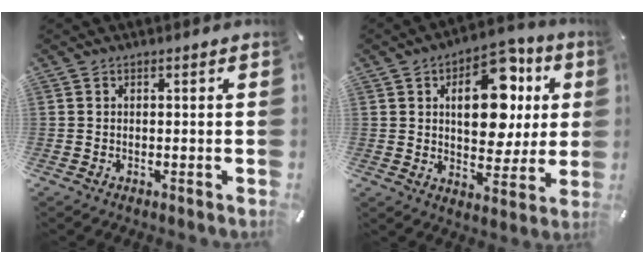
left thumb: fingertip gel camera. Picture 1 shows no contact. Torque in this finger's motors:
{"motor_torque": [0.99, 0.74, 1.23, -1.09, 0.35]}